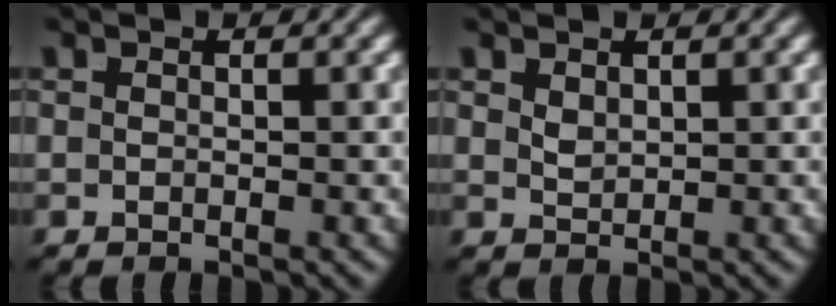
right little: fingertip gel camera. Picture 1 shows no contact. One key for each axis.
{"total": 0.9, "fx": 0.8, "fy": -0.2, "fz": 0.4, "tx": -0.008, "ty": -0.011, "tz": 0.029}